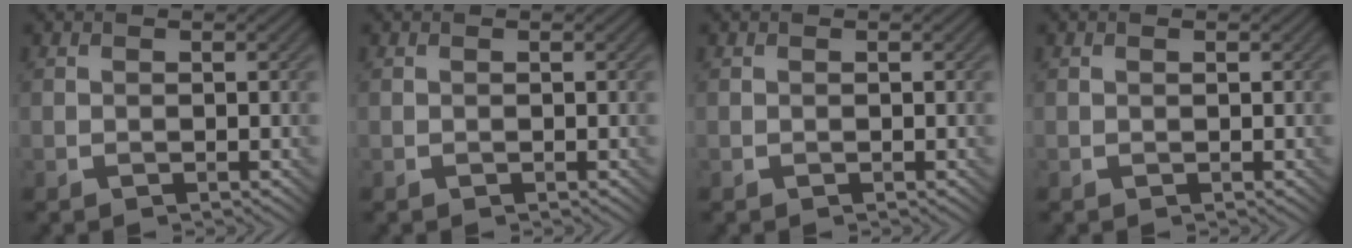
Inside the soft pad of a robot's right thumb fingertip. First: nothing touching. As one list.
[{"total": 0.0}, {"total": 0.0}, {"total": 0.0}]